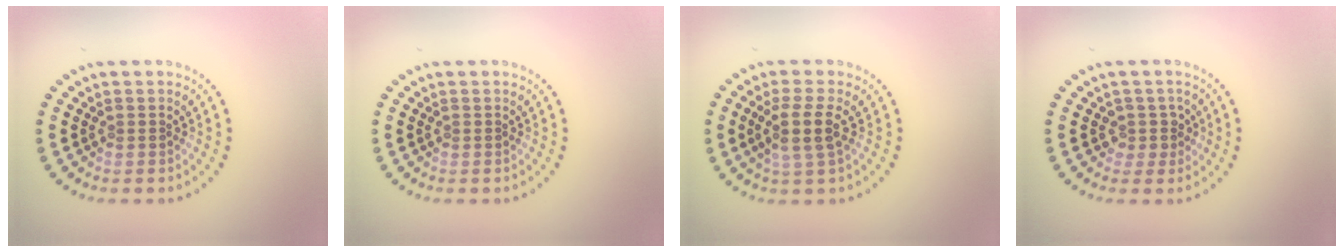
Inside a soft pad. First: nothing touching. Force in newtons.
{"total": 0.0}
{"total": 2.9, "press": 2.4, "slide": 1.7}
{"total": 1.7, "press": 1.5, "slide": 1.0}